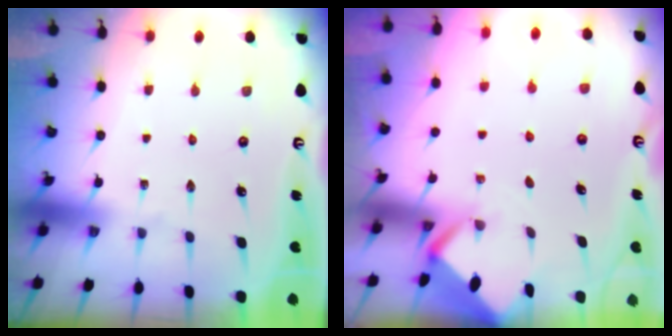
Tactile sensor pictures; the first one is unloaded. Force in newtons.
{"total": 2.4, "press": 2.4, "slide": 0.2}